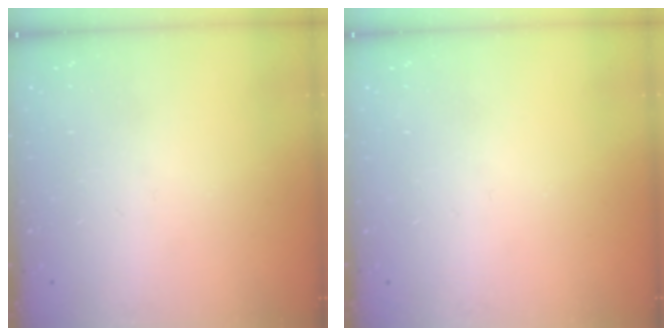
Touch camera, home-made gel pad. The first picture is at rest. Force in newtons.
{"total": 0.0}